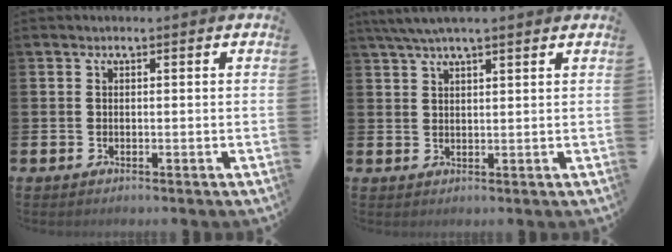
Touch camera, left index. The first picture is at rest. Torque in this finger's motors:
{"motor_torque": [1.03, -1.11, 0.81, 0.21]}